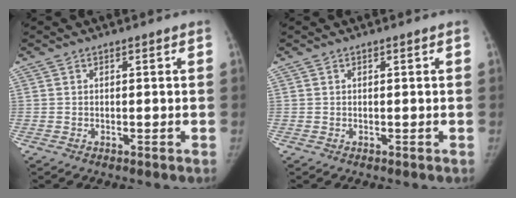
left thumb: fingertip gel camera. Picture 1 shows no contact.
{"total": 0.0}